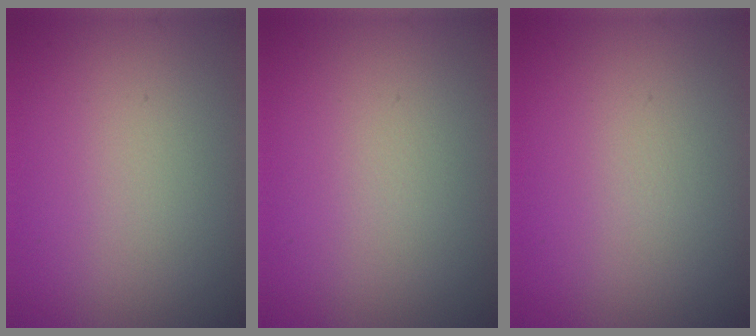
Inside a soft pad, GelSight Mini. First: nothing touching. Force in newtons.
{"total": 0.0}
{"total": 0.0}